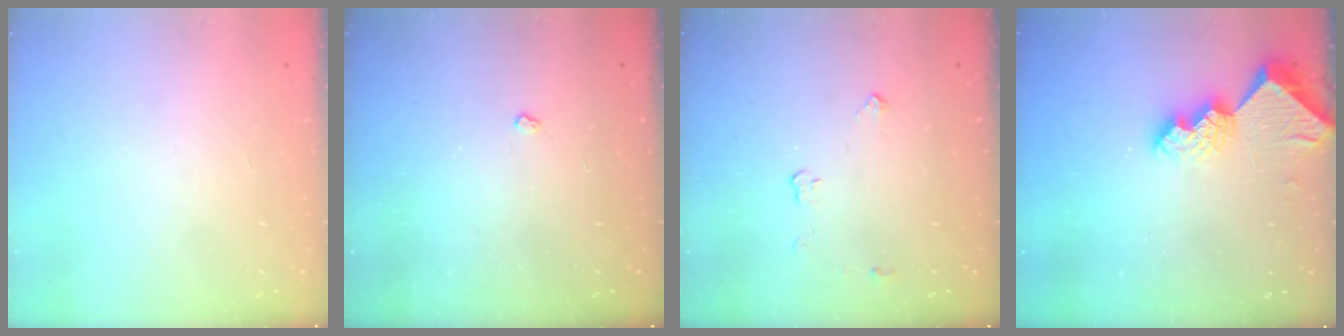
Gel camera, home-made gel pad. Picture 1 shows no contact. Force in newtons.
{"total": 2.5, "press": 2.4, "slide": 0.5}
{"total": 3.1, "press": 3.0, "slide": 0.5}
{"total": 9.9, "press": 9.9, "slide": 0.7}